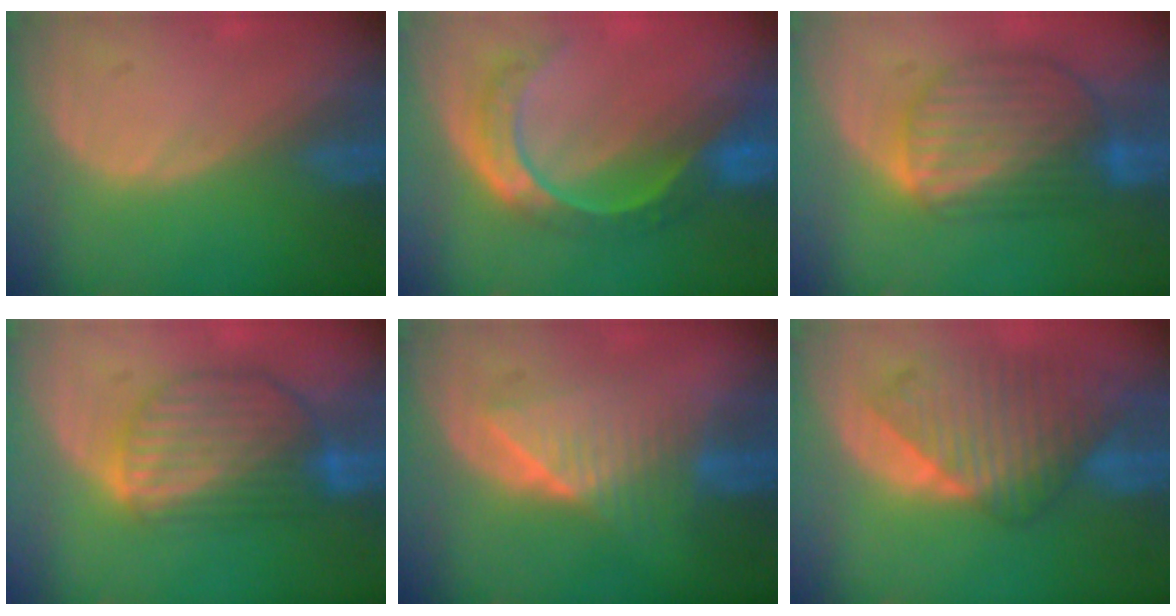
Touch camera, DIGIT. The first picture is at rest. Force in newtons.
{"total": 8.5, "press": 7.2, "slide": 4.6}
{"total": 9.4, "press": 8.0, "slide": 5.0}
{"total": 9.1, "press": 7.8, "slide": 4.7}
{"total": 6.4, "press": 6.3, "slide": 1.0}
{"total": 9.7, "press": 8.5, "slide": 4.6}